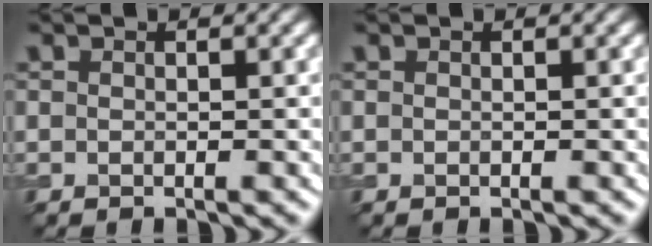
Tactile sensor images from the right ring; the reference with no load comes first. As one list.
[{"total": 0.0}]